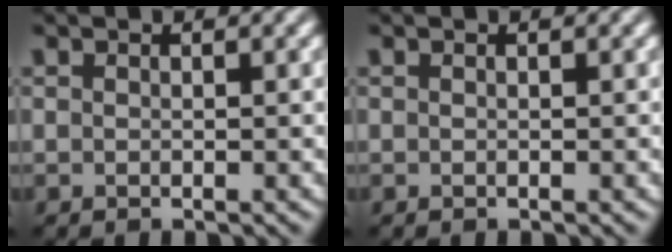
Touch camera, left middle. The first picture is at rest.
{"total": 0.0}